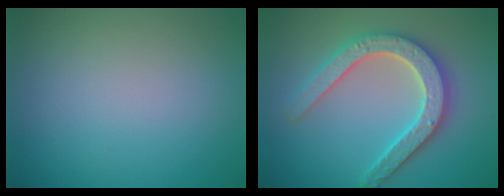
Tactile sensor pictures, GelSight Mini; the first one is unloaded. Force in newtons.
{"total": 5.1, "press": 5.0, "slide": 0.9}